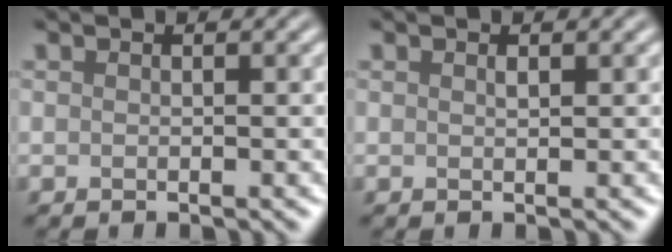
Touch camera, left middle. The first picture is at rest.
{"total": 0.0}